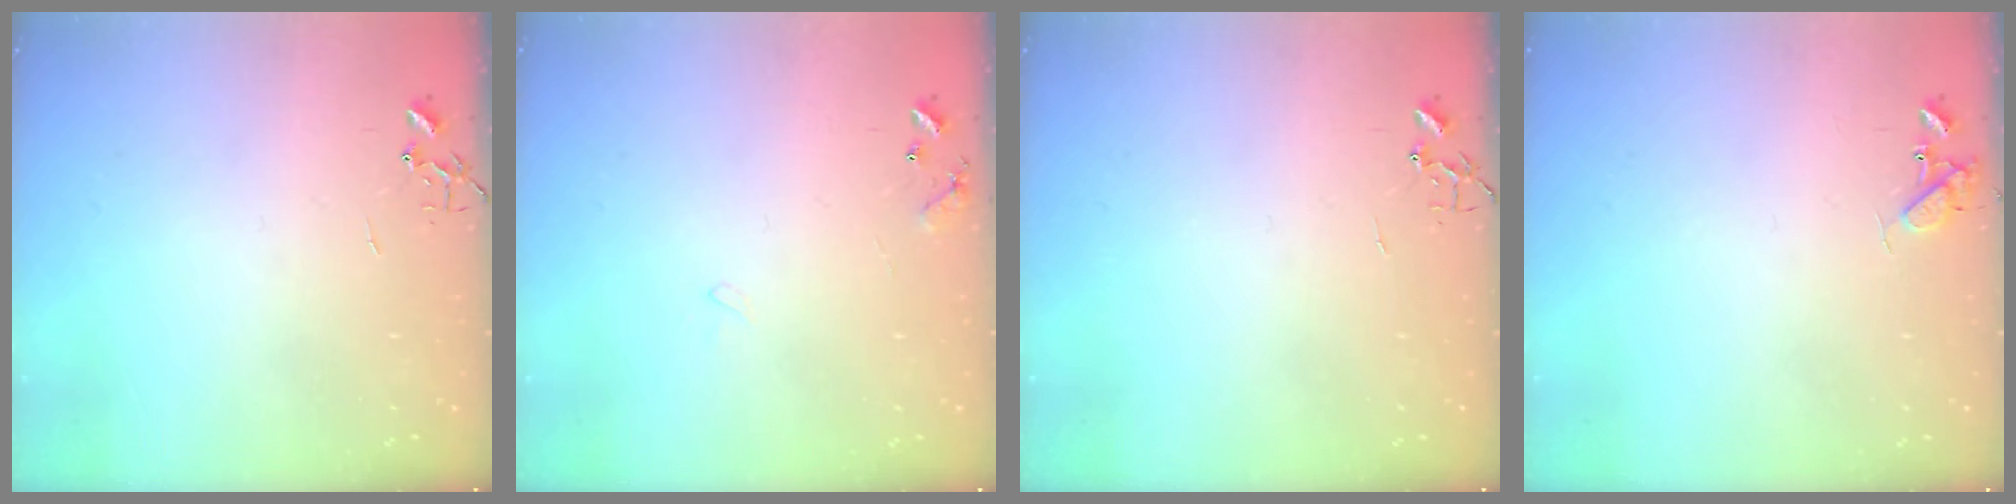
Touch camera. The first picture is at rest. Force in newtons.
{"total": 6.1, "press": 6.1, "slide": 0.5}
{"total": 0.0}
{"total": 8.6, "press": 8.6, "slide": 0.7}